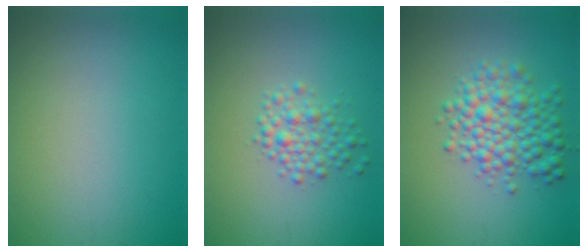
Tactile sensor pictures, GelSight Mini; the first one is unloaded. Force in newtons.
{"total": 2.6, "press": 2.6, "slide": 0.0}
{"total": 5.4, "press": 5.4, "slide": 0.1}